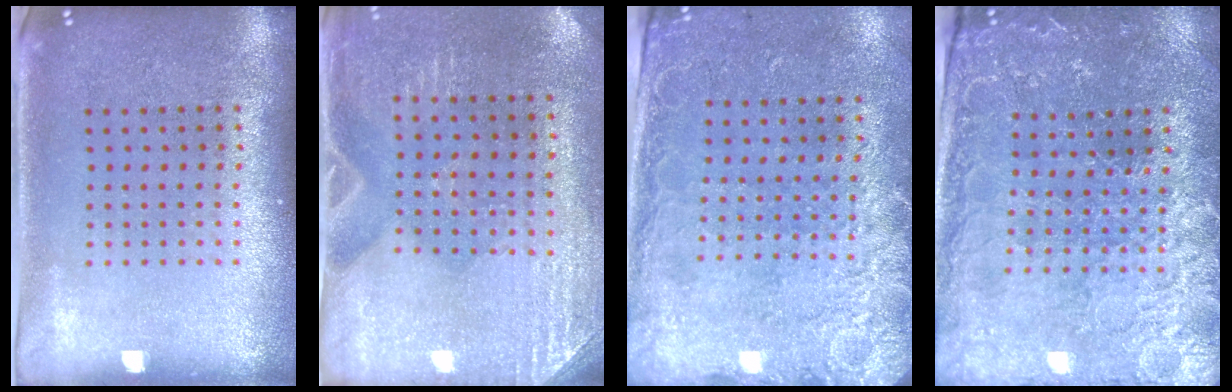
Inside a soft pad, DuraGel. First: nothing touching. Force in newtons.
{"total": 2.9, "press": 2.6, "slide": 1.1}
{"total": 2.5, "press": 1.9, "slide": 1.6}
{"total": 1.7, "press": 1.7, "slide": 0.3}